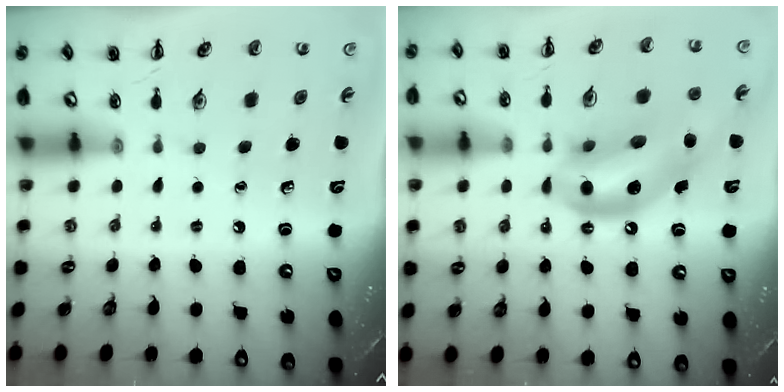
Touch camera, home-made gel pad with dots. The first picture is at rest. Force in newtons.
{"total": 16.1, "press": 15.5, "slide": 4.4}